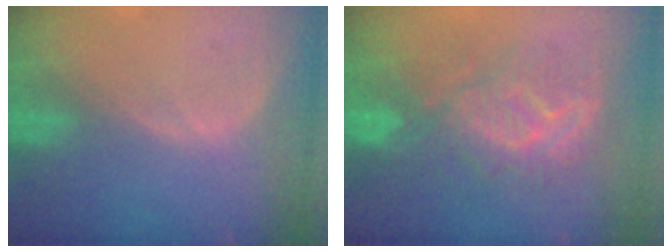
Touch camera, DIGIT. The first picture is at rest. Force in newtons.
{"total": 9.2, "press": 9.2, "slide": 0.2}